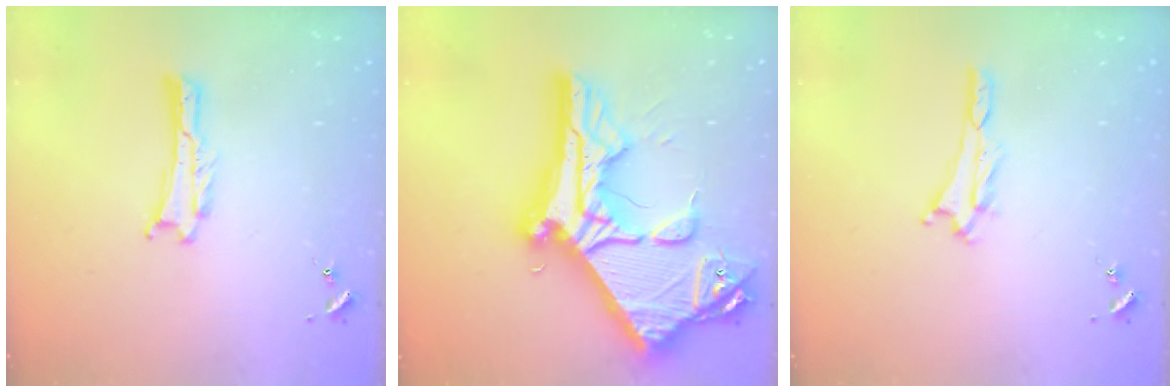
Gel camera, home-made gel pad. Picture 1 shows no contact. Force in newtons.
{"total": 21.7, "press": 21.6, "slide": 2.2}
{"total": 1.8, "press": 1.8, "slide": 0.1}